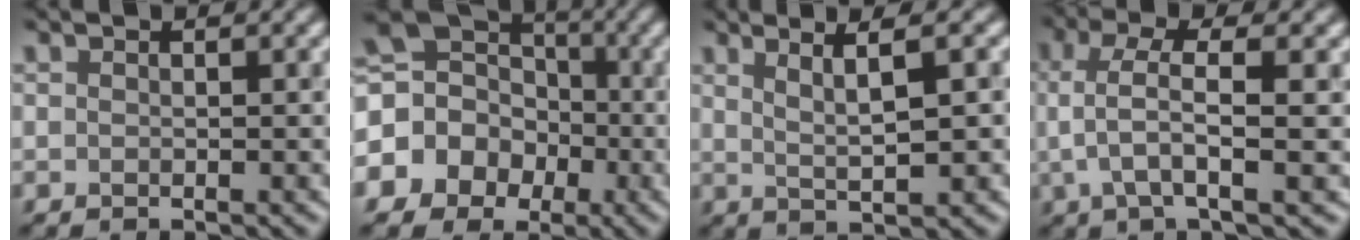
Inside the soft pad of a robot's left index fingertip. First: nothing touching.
{"total": 10.8, "force": [-2.5, 10.0, 3.5], "torque": [-0.094, 0.014, -0.067]}
{"total": 3.8, "force": [1.3, 0.6, 3.5], "torque": [-0.056, 0.003, 0.030]}
{"total": 3.8, "force": [0.3, 0.9, 3.7], "torque": [-0.079, 0.009, 0.009]}